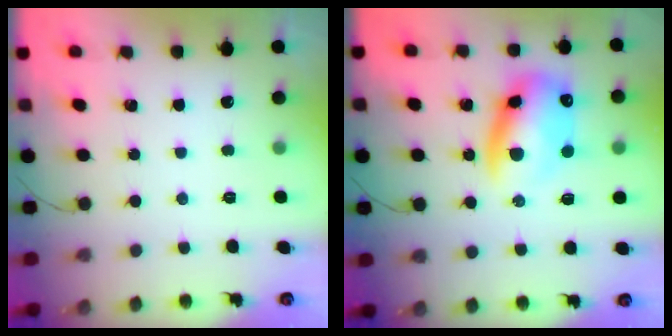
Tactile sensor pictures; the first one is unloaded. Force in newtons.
{"total": 13.0, "press": 12.5, "slide": 3.4}